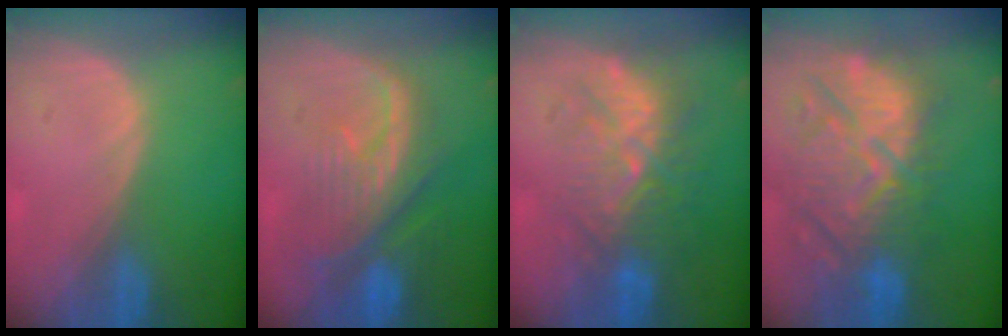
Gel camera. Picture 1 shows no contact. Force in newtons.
{"total": 10.2, "press": 8.9, "slide": 5.0}
{"total": 9.1, "press": 8.7, "slide": 2.7}
{"total": 12.5, "press": 12.0, "slide": 3.6}